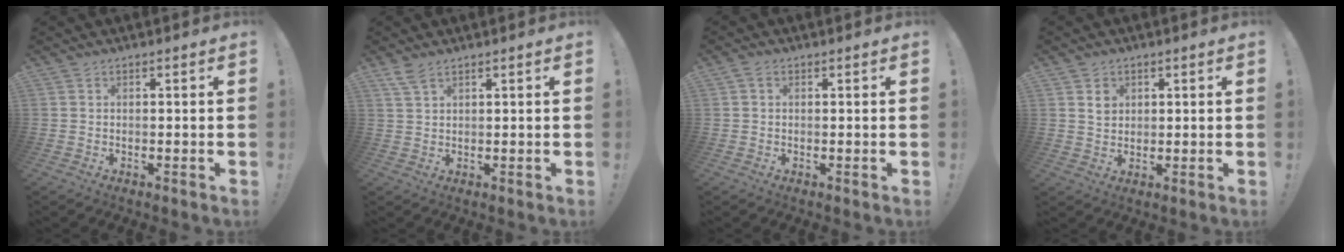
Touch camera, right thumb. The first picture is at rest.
{"total": 3.7, "force": [2.6, 1.4, 2.3], "torque": [-0.047, -0.005, 0.049]}
{"total": 1.1, "force": [0.2, 0.9, 0.7], "torque": [-0.012, 0.004, 0.004]}
{"total": 3.4, "force": [1.8, 2.8, 0.9], "torque": [0.001, -0.010, 0.028]}